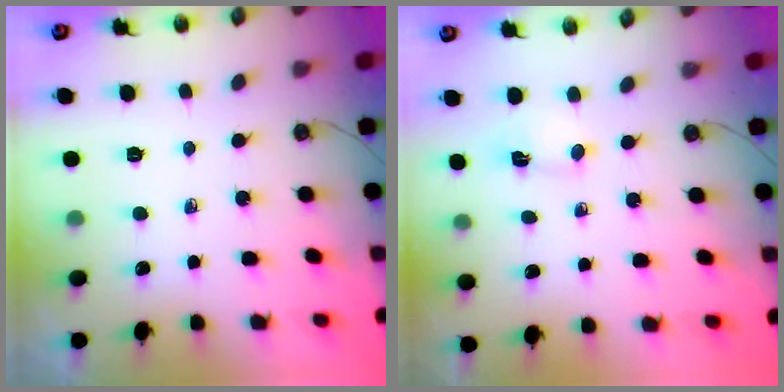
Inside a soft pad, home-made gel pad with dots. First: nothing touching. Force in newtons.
{"total": 2.6, "press": 1.5, "slide": 2.2}